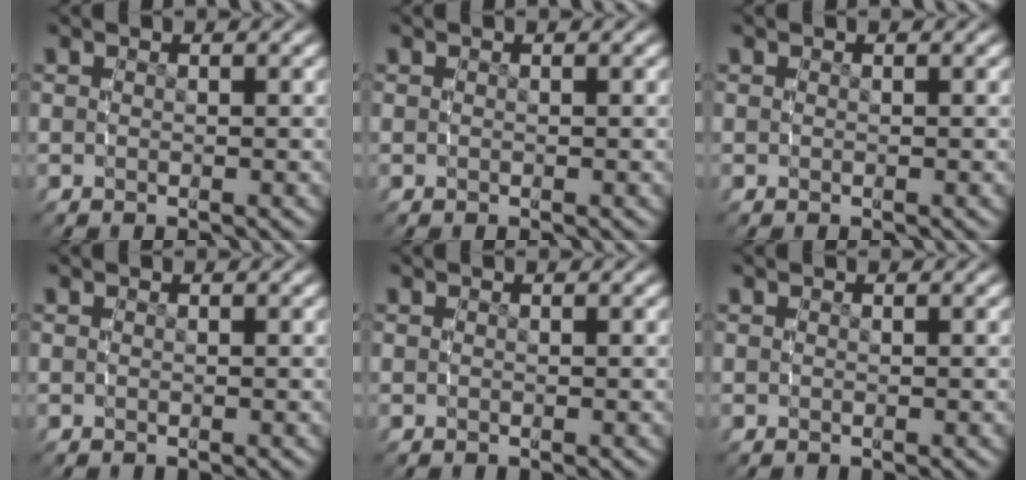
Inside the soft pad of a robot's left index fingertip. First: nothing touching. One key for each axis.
{"total": 0.0}
{"total": 0.0}
{"total": 0.0}
{"total": 0.0}
{"total": 0.0}